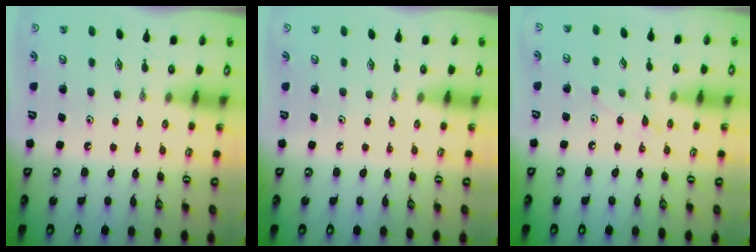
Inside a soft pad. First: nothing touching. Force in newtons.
{"total": 0.0}
{"total": 6.6, "press": 6.6, "slide": 0.2}